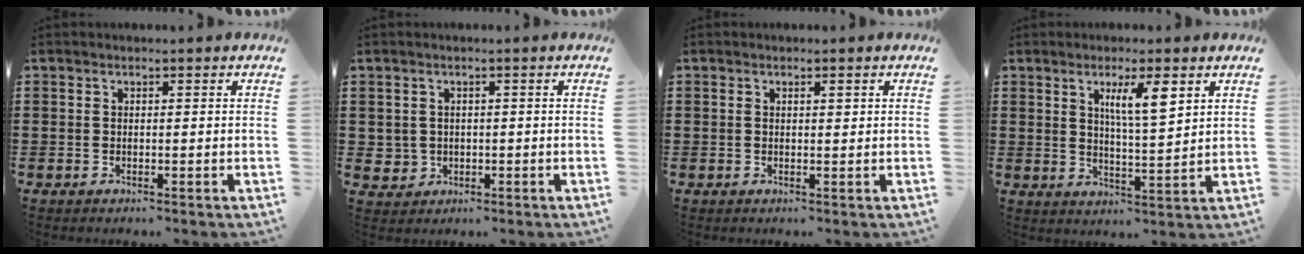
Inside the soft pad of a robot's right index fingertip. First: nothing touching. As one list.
[{"total": 1.8, "force": [0.1, 1.8, 0.1], "torque": [-0.012, 0.006, -0.001]}, {"total": 1.0, "force": [0.3, 0.3, 0.9], "torque": [-0.018, 0.003, 0.004]}, {"total": 6.1, "force": [3.0, 1.3, 5.1], "torque": [-0.094, 0.001, 0.046]}]